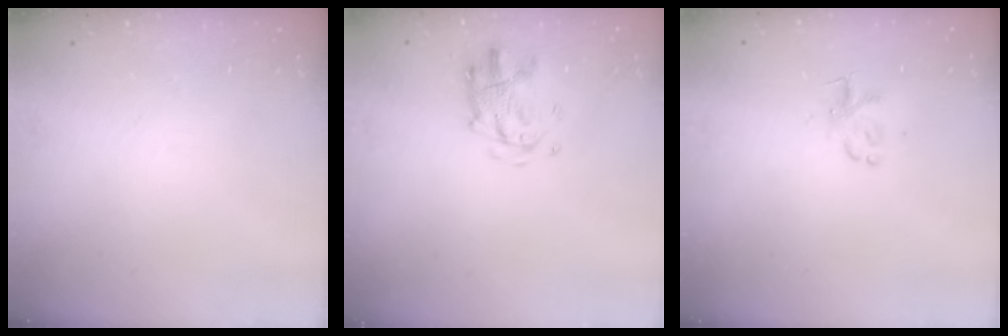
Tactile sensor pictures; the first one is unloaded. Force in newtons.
{"total": 3.8, "press": 3.8, "slide": 0.5}
{"total": 2.6, "press": 2.6, "slide": 0.3}